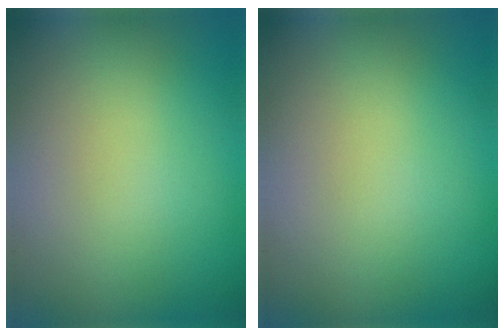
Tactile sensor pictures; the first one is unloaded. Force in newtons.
{"total": 0.0}